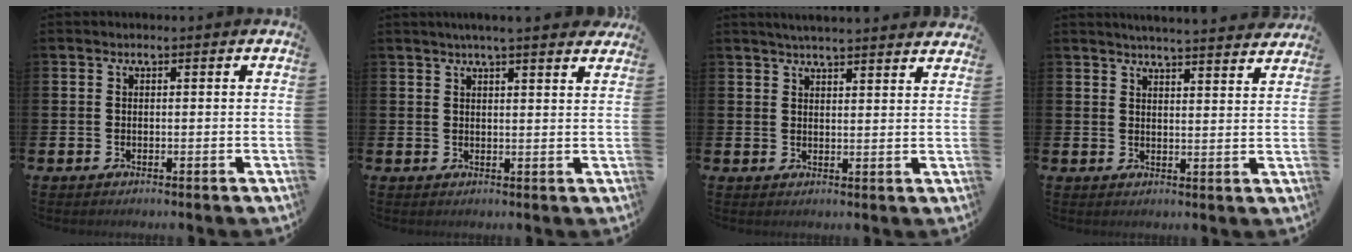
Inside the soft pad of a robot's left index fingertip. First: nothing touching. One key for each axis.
{"total": 3.7, "fx": 3.5, "fy": -0.2, "fz": 1.2, "tx": -0.019, "ty": -0.016, "tz": 0.061}
{"total": 3.9, "fx": 3.8, "fy": -0.2, "fz": 0.7, "tx": -0.015, "ty": -0.019, "tz": 0.068}
{"total": 4.7, "fx": 4.6, "fy": -0.5, "fz": 0.4, "tx": -0.006, "ty": -0.032, "tz": 0.080}